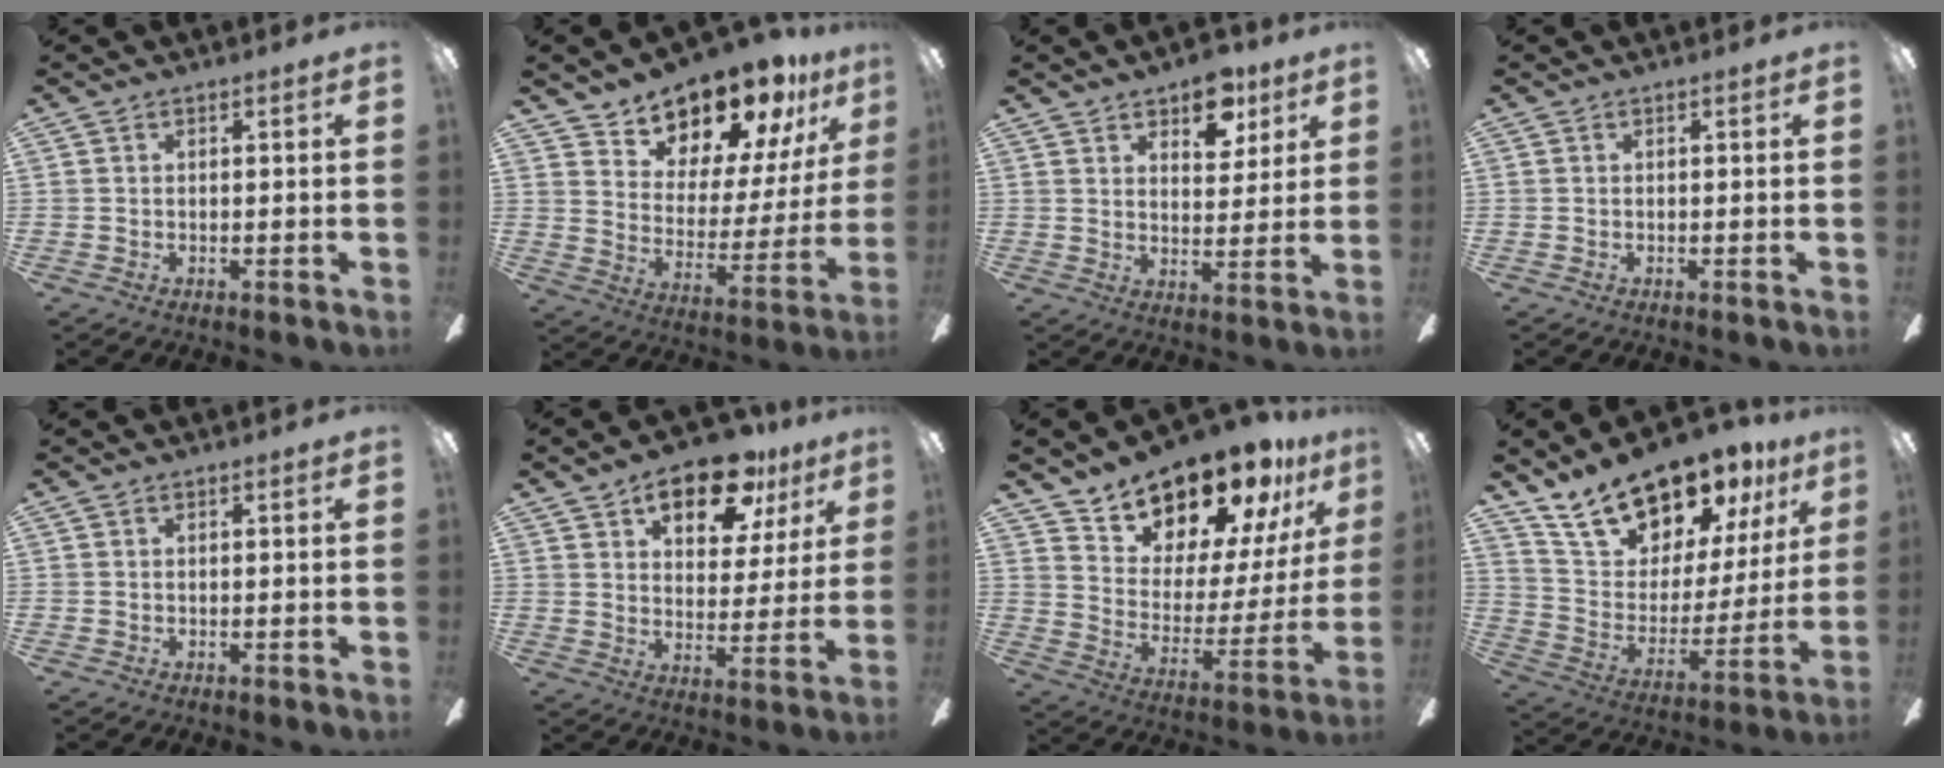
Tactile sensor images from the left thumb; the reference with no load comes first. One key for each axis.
{"total": 15.3, "fx": 13.7, "fy": 5.9, "fz": 3.5, "tx": -0.071, "ty": -0.121, "tz": 0.245}
{"total": 9.3, "fx": 6.4, "fy": 5.2, "fz": 4.3, "tx": -0.047, "ty": -0.023, "tz": 0.110}
{"total": 0.0}
{"total": 0.0}
{"total": 14.7, "fx": 9.7, "fy": 6.9, "fz": 8.6, "tx": -0.113, "ty": -0.044, "tz": 0.164}
{"total": 17.7, "fx": 15.9, "fy": 6.6, "fz": 4.2, "tx": -0.089, "ty": -0.132, "tz": 0.284}
{"total": 19.0, "fx": 16.4, "fy": 7.5, "fz": 6.1, "tx": -0.121, "ty": -0.117, "tz": 0.296}